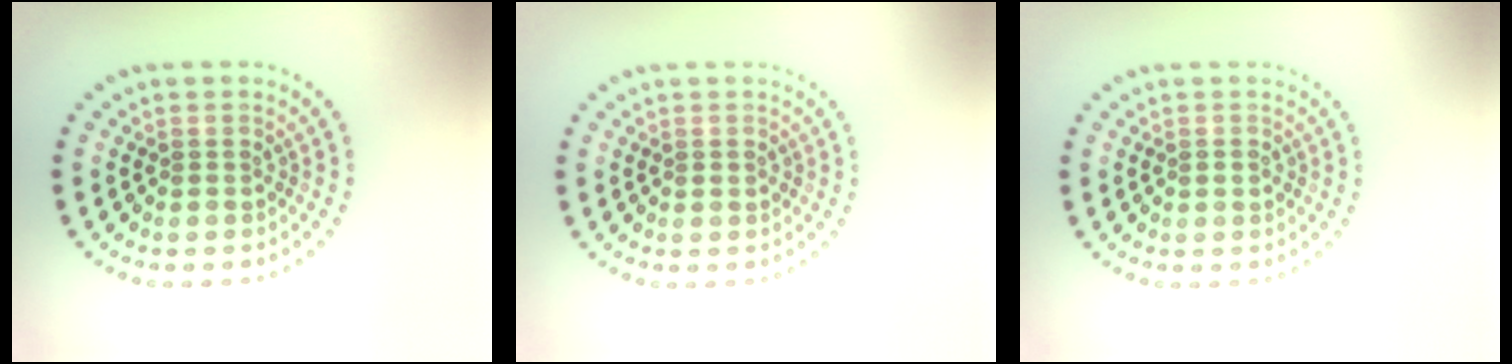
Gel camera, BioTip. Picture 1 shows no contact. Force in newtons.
{"total": 0.6, "press": 0.6, "slide": 0.1}
{"total": 0.9, "press": 0.9, "slide": 0.1}